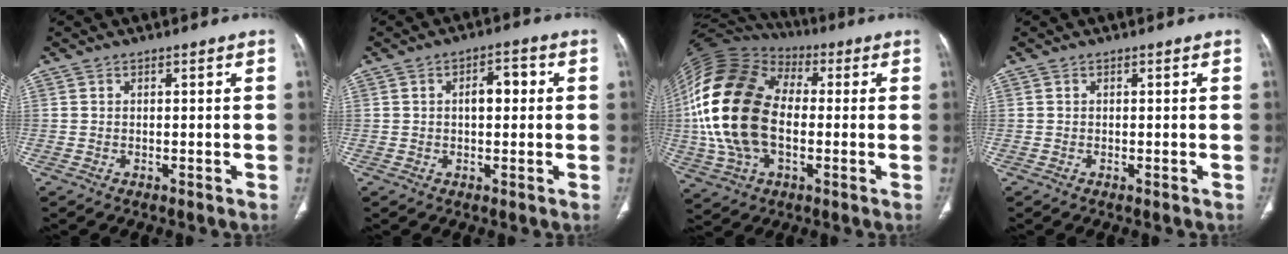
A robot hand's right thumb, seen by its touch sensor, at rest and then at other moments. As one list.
[{"total": 4.8, "force": [0.6, 2.6, 4.0], "torque": [-0.055, 0.014, 0.005]}, {"total": 23.7, "force": [-0.1, 14.8, 18.5], "torque": [-0.394, 0.011, -0.004]}, {"total": 0.0}]